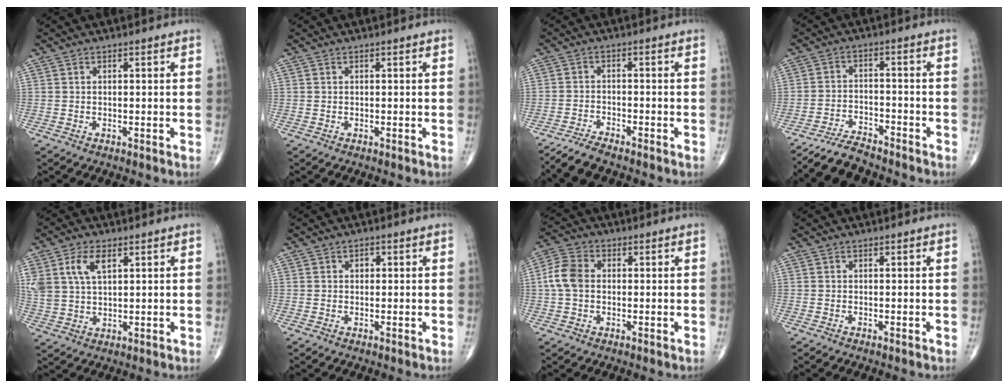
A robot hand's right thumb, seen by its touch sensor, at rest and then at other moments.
{"total": 0.0}
{"total": 4.6, "force": [-4.1, 0.6, 1.9], "torque": [-0.050, 0.005, -0.082]}
{"total": 6.9, "force": [-6.4, 1.7, 2.0], "torque": [-0.043, 0.028, -0.116]}
{"total": 8.3, "force": [3.5, 4.5, 6.0], "torque": [-0.126, -0.003, 0.073]}
{"total": 1.0, "force": [0.2, 0.9, 0.6], "torque": [-0.003, 0.001, 0.001]}
{"total": 6.3, "force": [0.1, 4.6, 4.3], "torque": [-0.093, 0.016, -0.006]}
{"total": 0.0}